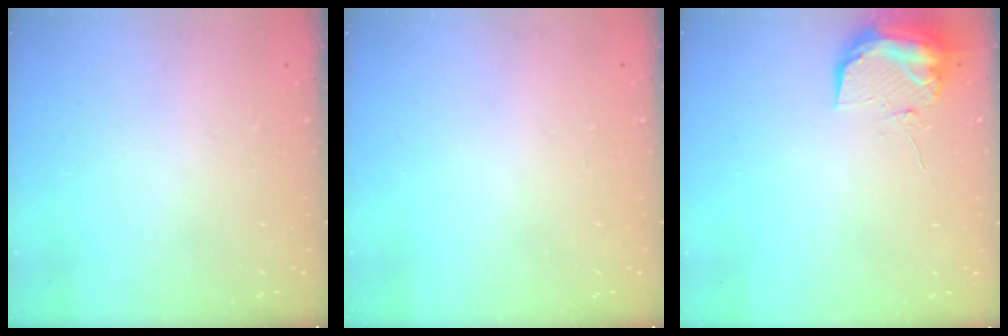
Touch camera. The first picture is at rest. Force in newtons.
{"total": 0.0}
{"total": 10.0, "press": 9.9, "slide": 1.2}